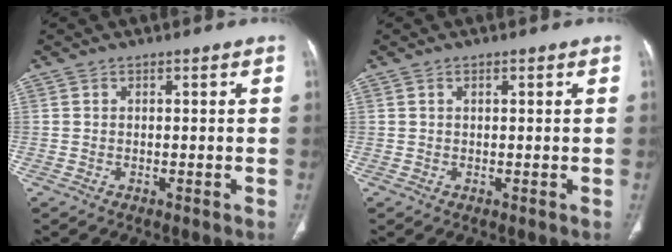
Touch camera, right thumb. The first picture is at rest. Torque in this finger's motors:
{"motor_torque": [0.10, -0.39, -0.30, -0.09, 0.04]}